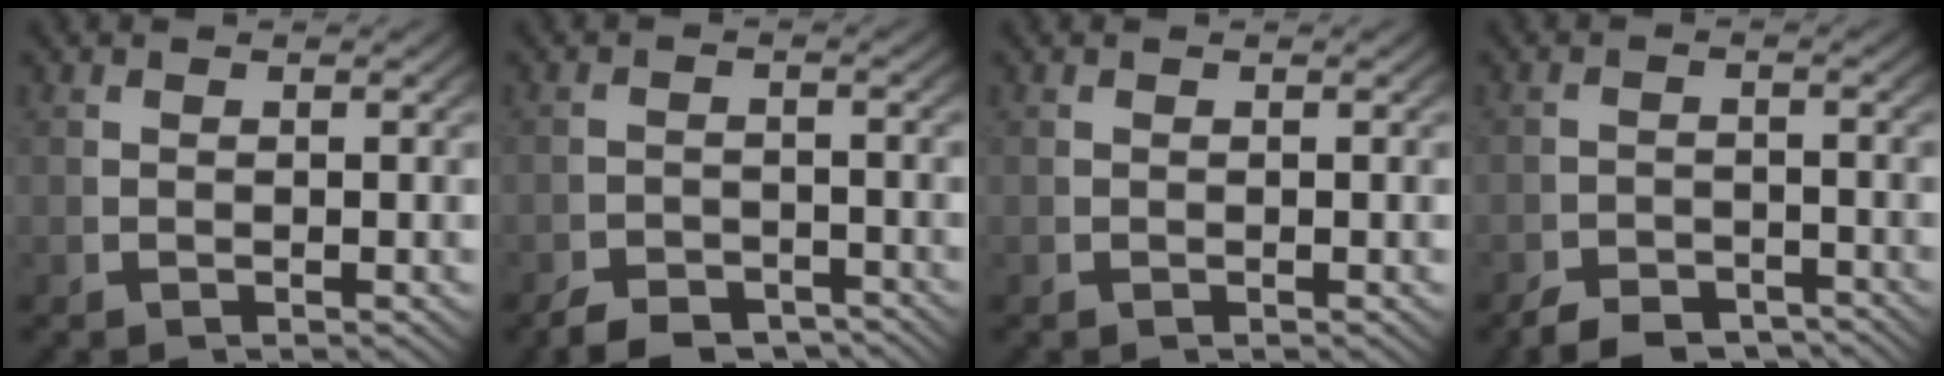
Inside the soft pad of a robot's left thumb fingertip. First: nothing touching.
{"total": 3.8, "force": [-3.3, 1.4, 1.1], "torque": [-0.003, -0.015, -0.056]}
{"total": 0.0}
{"total": 3.8, "force": [-3.4, 1.3, 1.1], "torque": [-0.002, -0.013, -0.058]}